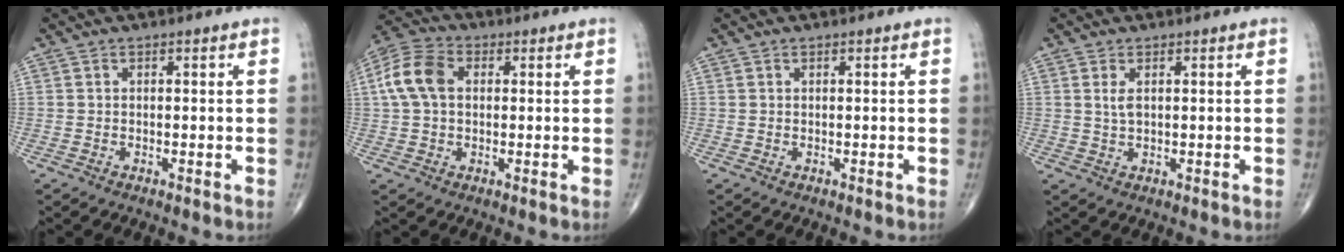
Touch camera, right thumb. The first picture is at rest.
{"total": 9.2, "force": [1.5, 6.3, 6.5], "torque": [-0.138, 0.024, 0.022]}
{"total": 0.0}
{"total": 2.1, "force": [0.7, 0.9, 1.7], "torque": [-0.036, -0.001, 0.019]}